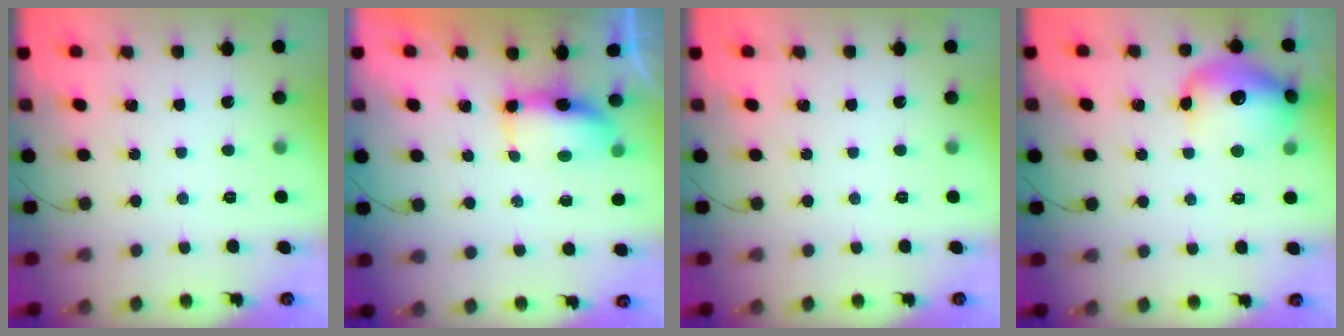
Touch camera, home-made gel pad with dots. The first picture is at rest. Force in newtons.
{"total": 6.4, "press": 6.3, "slide": 0.7}
{"total": 0.0}
{"total": 15.7, "press": 15.6, "slide": 1.1}